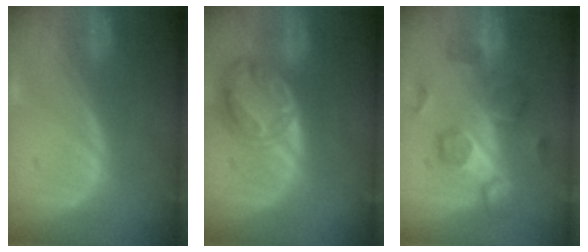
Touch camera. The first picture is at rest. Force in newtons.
{"total": 8.2, "press": 7.0, "slide": 4.3}
{"total": 8.3, "press": 8.2, "slide": 1.4}